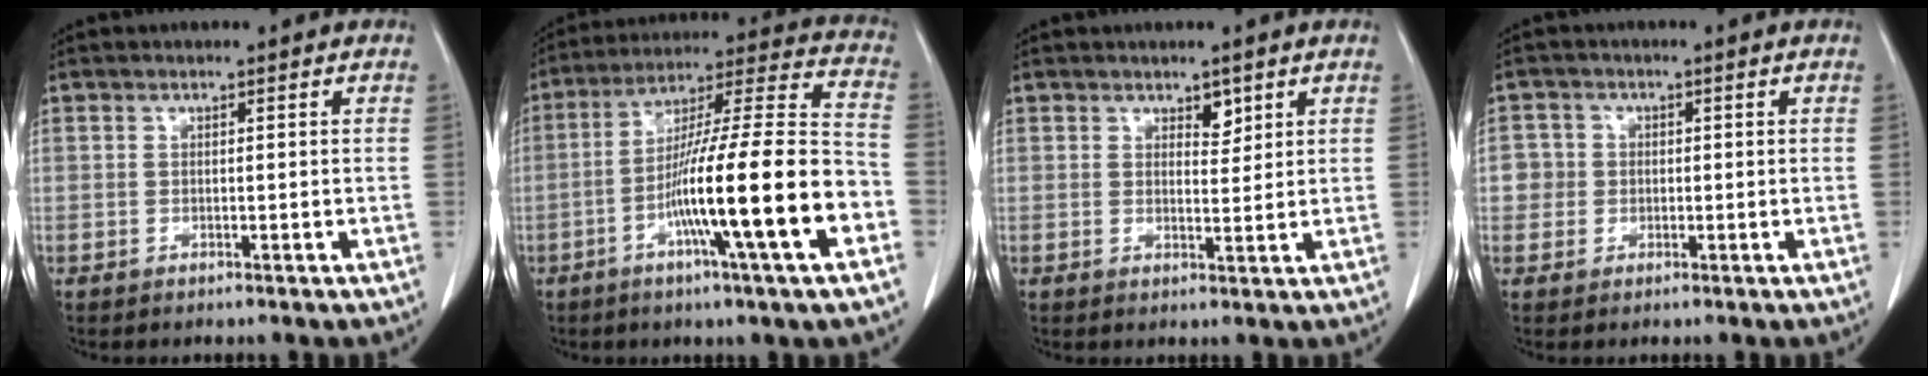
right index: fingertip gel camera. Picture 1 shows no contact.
{"total": 20.1, "force": [-6.9, 0.1, 18.9], "torque": [-0.296, -0.003, -0.116]}
{"total": 2.2, "force": [1.5, 1.1, 1.2], "torque": [-0.016, -0.004, 0.027]}
{"total": 3.1, "force": [0.0, 3.1, 0.1], "torque": [0.014, 0.012, 0.000]}